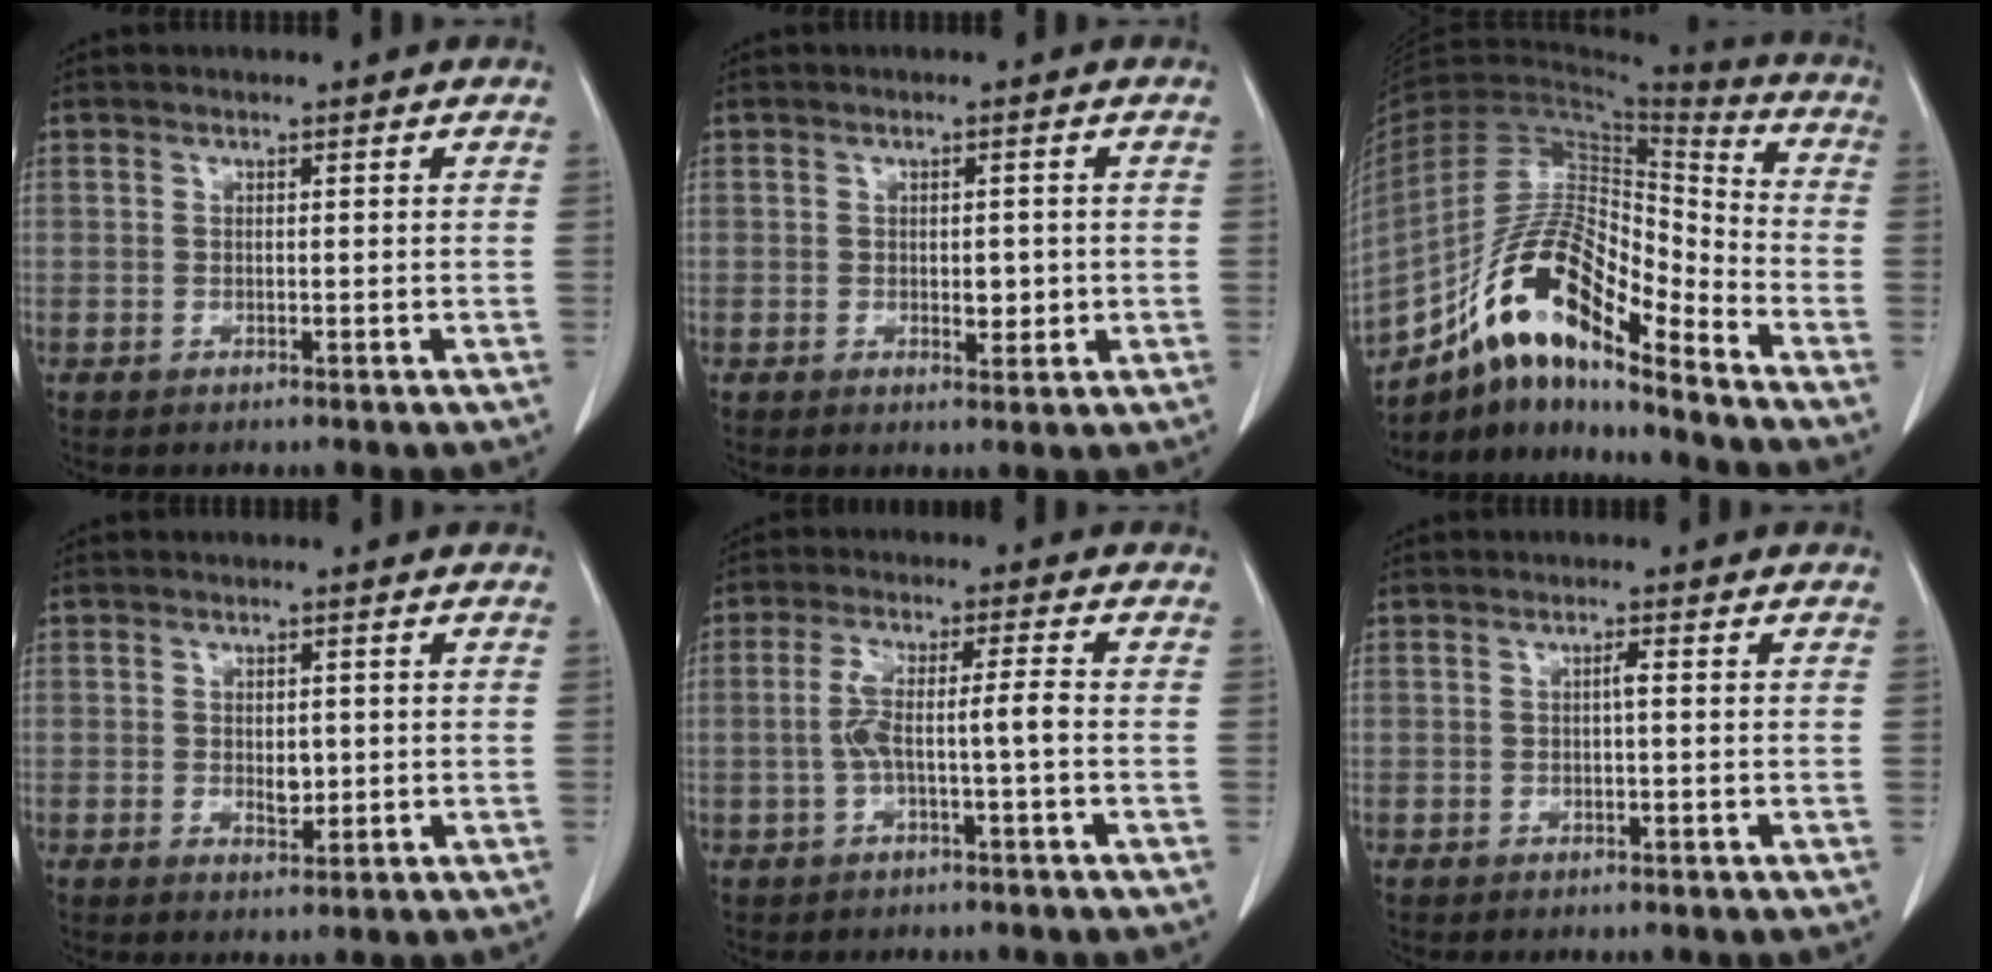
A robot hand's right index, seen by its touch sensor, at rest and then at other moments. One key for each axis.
{"total": 2.7, "fx": -0.2, "fy": 1.4, "fz": 2.3, "tx": -0.034, "ty": -0.002, "tz": 0.001}
{"total": 15.5, "fx": -10.3, "fy": 3.8, "fz": 11.0, "tx": -0.203, "ty": 0.031, "tz": -0.180}
{"total": 2.6, "fx": -0.1, "fy": 1.5, "fz": 2.1, "tx": -0.035, "ty": -0.003, "tz": 0.003}
{"total": 5.3, "fx": -1.1, "fy": 0.1, "fz": 5.2, "tx": -0.108, "ty": 0.020, "tz": -0.016}
{"total": 0.9, "fx": 0.0, "fy": 0.0, "fz": 0.9, "tx": -0.016, "ty": 0.001, "tz": 0.000}